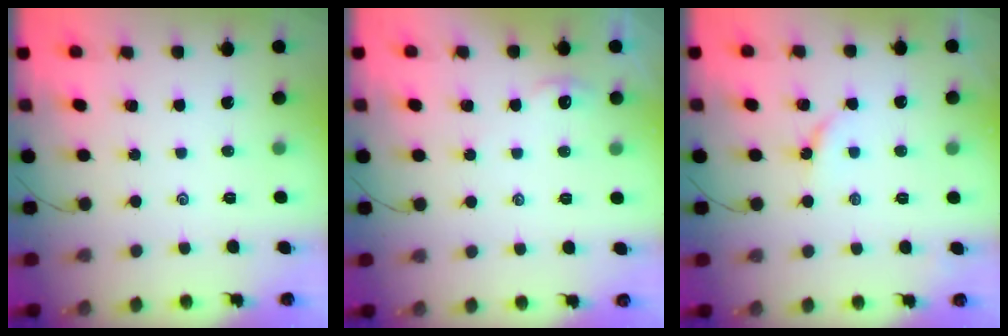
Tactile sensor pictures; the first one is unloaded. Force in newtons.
{"total": 2.5, "press": 2.5, "slide": 0.3}
{"total": 3.4, "press": 3.3, "slide": 0.4}